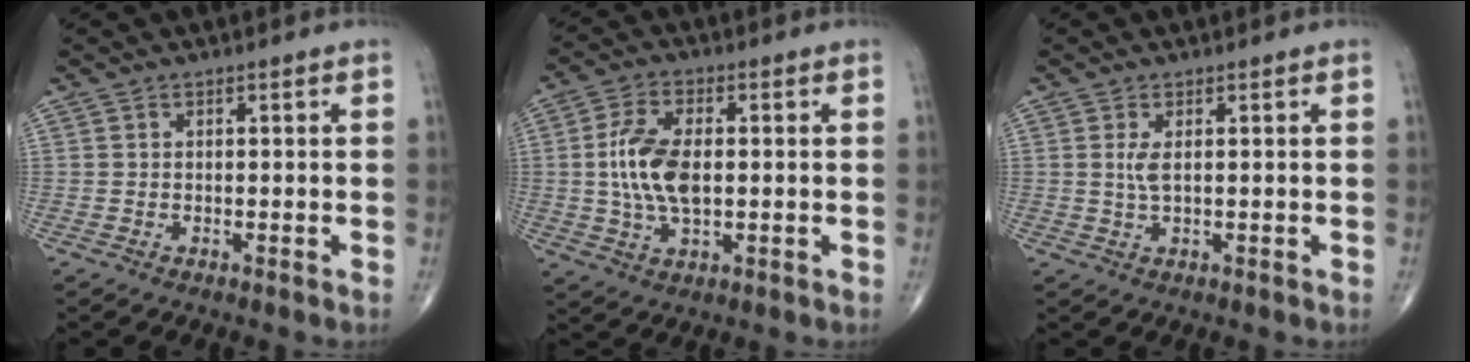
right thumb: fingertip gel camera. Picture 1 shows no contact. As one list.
[{"total": 10.2, "force": [0.2, 5.2, 8.8], "torque": [-0.182, 0.002, 0.005]}, {"total": 2.3, "force": [0.4, 0.6, 2.1], "torque": [-0.053, -0.003, 0.014]}]